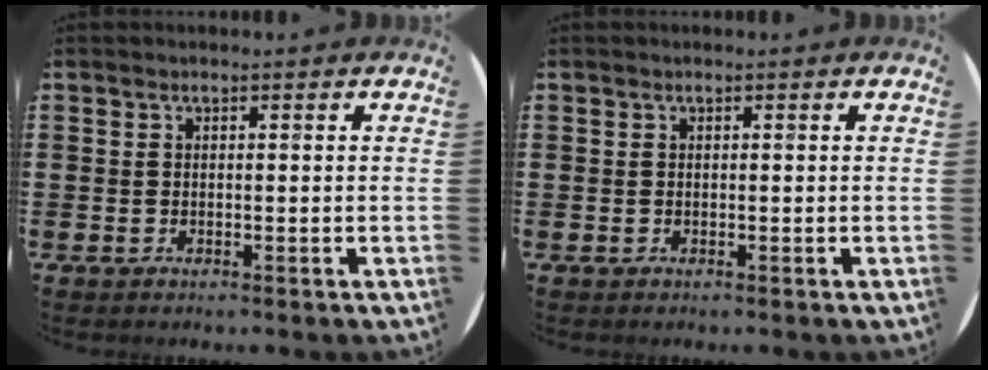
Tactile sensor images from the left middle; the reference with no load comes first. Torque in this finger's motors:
{"motor_torque": [0.00, 0.00, 0.00, 0.00]}